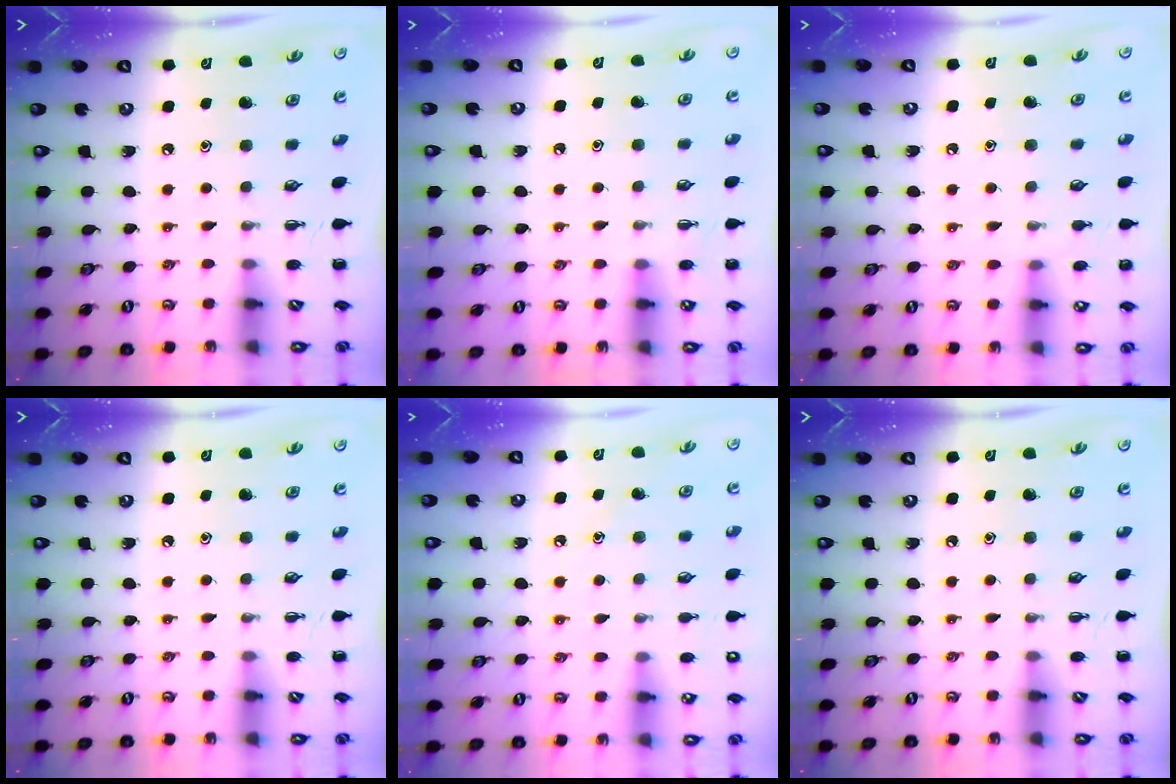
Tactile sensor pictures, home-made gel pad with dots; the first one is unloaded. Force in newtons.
{"total": 3.9, "press": 3.7, "slide": 1.2}
{"total": 6.4, "press": 6.2, "slide": 1.7}
{"total": 0.0}
{"total": 9.5, "press": 9.2, "slide": 2.5}
{"total": 0.0}